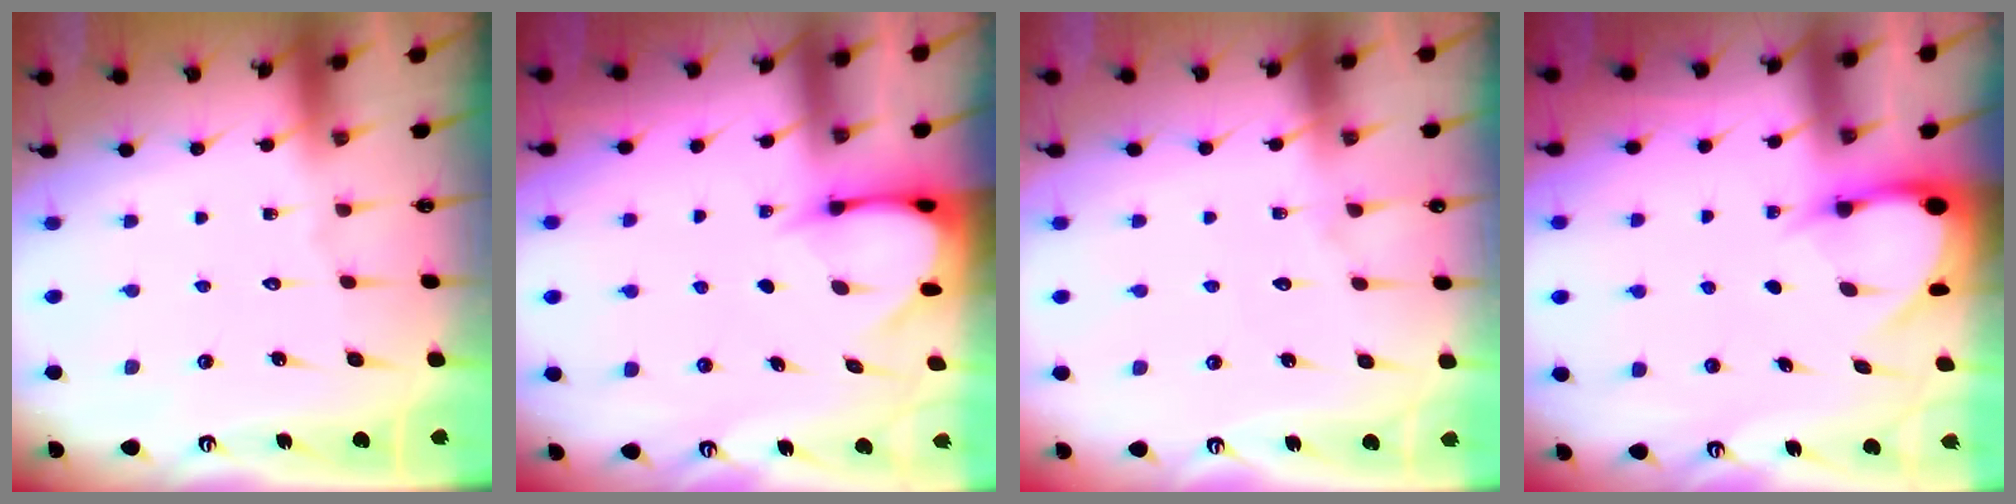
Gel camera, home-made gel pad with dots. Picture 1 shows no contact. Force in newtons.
{"total": 3.7, "press": 3.7, "slide": 0.3}
{"total": 5.2, "press": 5.2, "slide": 0.6}
{"total": 3.8, "press": 3.8, "slide": 0.2}